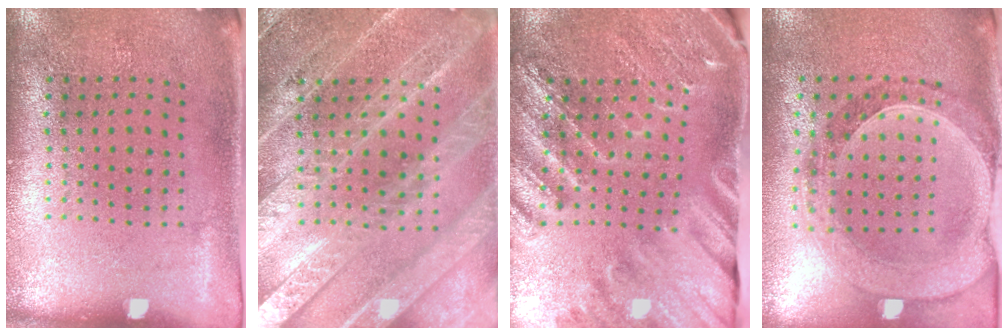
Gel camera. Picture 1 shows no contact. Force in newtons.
{"total": 5.9, "press": 5.9, "slide": 0.7}
{"total": 3.1, "press": 3.0, "slide": 0.5}
{"total": 1.4, "press": 1.4, "slide": 0.3}